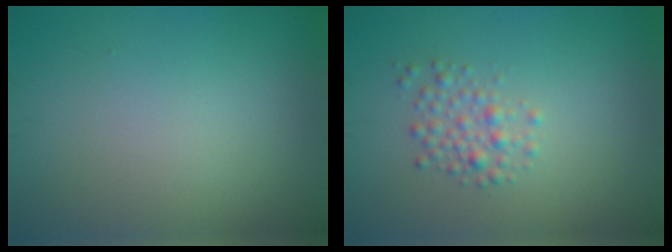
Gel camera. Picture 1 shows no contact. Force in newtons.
{"total": 2.1, "press": 2.1, "slide": 0.1}